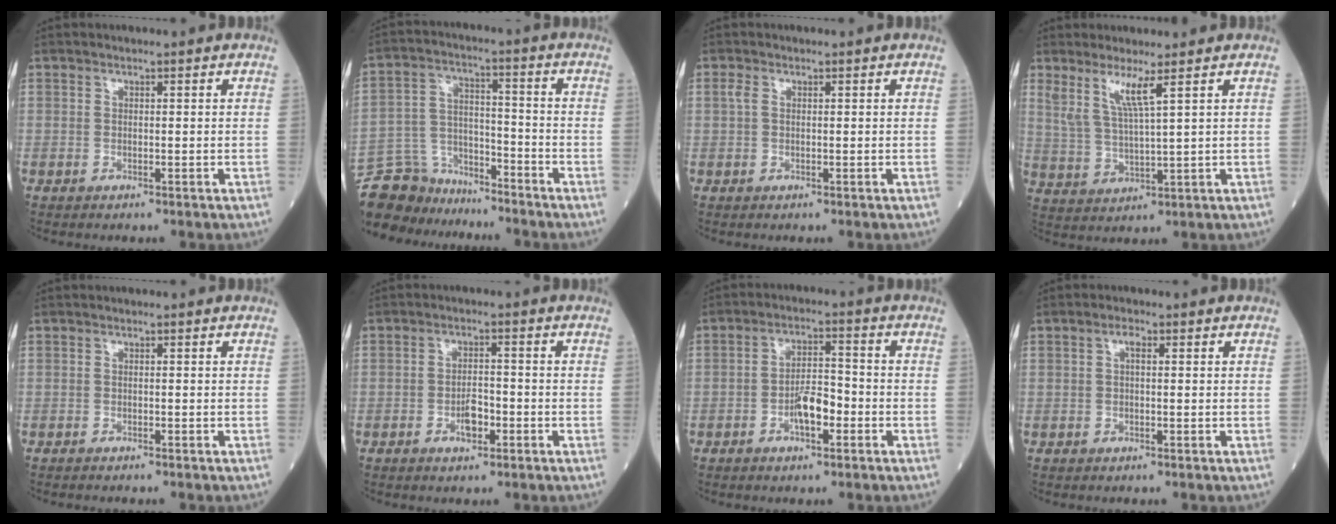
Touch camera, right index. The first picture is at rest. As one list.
[{"total": 11.2, "force": [-10.5, 4.0, 0.3], "torque": [-0.015, 0.036, -0.193]}, {"total": 1.1, "force": [0.3, 0.6, 0.8], "torque": [-0.026, 0.011, 0.009]}, {"total": 5.5, "force": [3.3, -0.5, 4.4], "torque": [-0.090, -0.012, 0.069]}, {"total": 1.0, "force": [-0.9, 0.0, 0.4], "torque": [-0.006, -0.001, -0.013]}, {"total": 3.4, "force": [-1.5, 1.3, 2.7], "torque": [-0.049, 0.003, -0.024]}, {"total": 5.6, "force": [-2.1, 1.9, 4.9], "torque": [-0.091, 0.010, -0.038]}, {"total": 1.3, "force": [0.3, 0.5, 1.2], "torque": [-0.023, 0.004, 0.002]}]